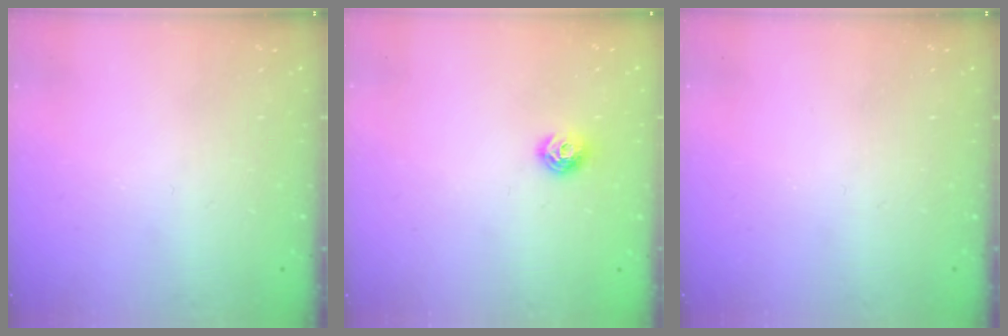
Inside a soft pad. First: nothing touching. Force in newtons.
{"total": 7.0, "press": 6.9, "slide": 0.9}
{"total": 0.0}